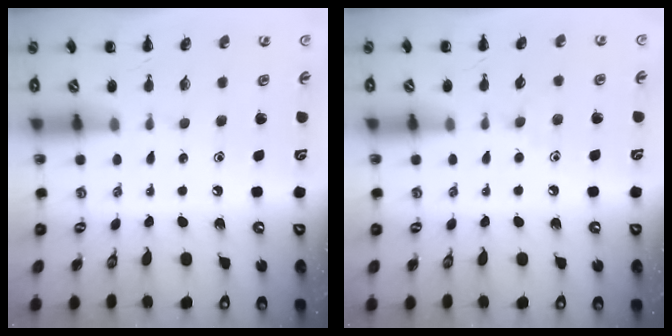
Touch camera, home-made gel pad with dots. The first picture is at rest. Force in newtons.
{"total": 3.7, "press": 3.4, "slide": 1.4}